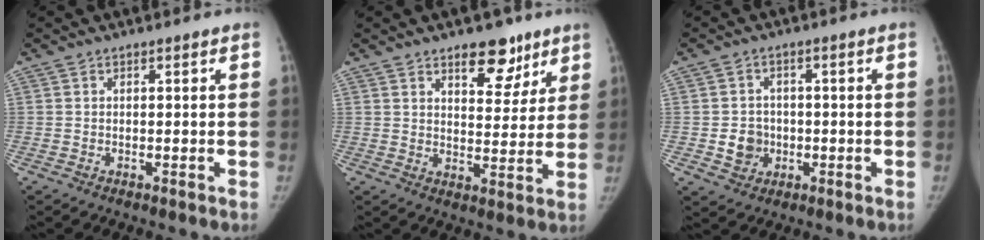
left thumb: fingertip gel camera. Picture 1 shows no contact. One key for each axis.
{"total": 8.8, "fx": 5.7, "fy": 4.5, "fz": 4.8, "tx": -0.030, "ty": -0.034, "tz": 0.084}
{"total": 4.9, "fx": -1.0, "fy": 4.5, "fz": 1.9, "tx": -0.007, "ty": 0.010, "tz": -0.012}